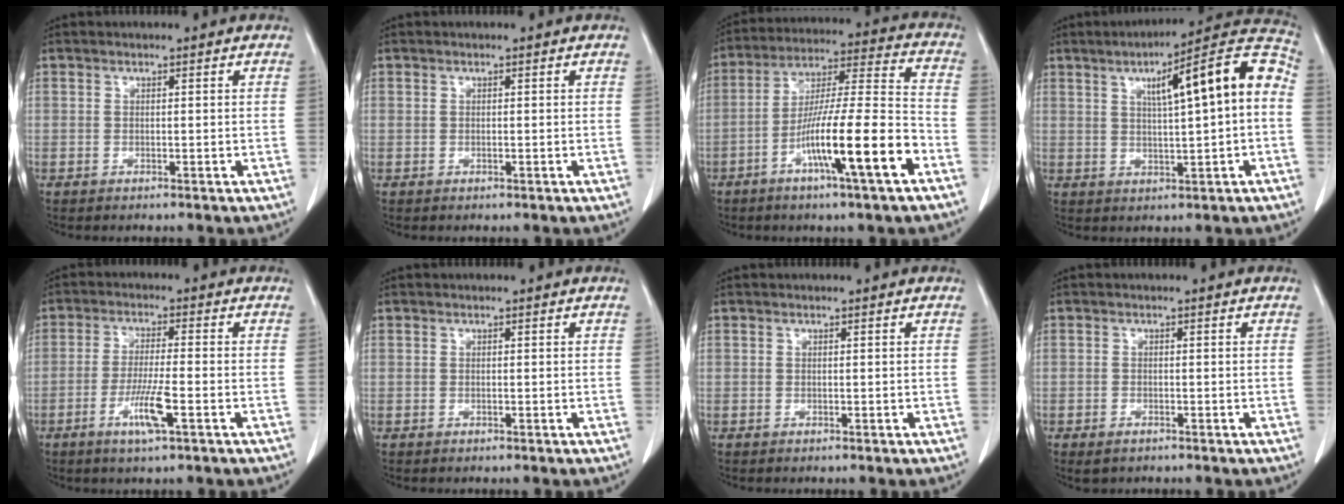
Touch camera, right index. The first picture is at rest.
{"total": 0.0}
{"total": 16.2, "force": [-7.0, 0.4, 14.5], "torque": [-0.256, -0.004, -0.120]}
{"total": 13.6, "force": [2.2, 1.5, 13.3], "torque": [-0.185, 0.036, 0.028]}
{"total": 6.3, "force": [-2.7, 0.2, 5.7], "torque": [-0.111, -0.011, -0.051]}
{"total": 0.0}
{"total": 0.0}
{"total": 1.5, "force": [-1.0, 0.8, 0.8], "torque": [-0.016, -0.001, -0.010]}